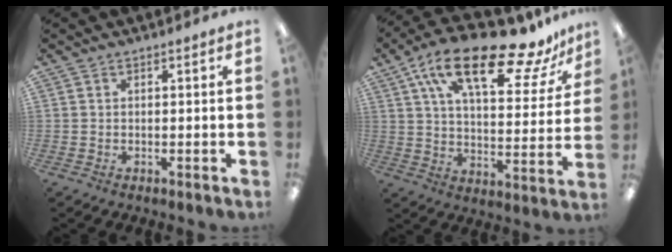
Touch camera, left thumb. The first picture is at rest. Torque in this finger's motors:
{"motor_torque": [0.39, 0.52, 1.29, -1.48, 0.28]}